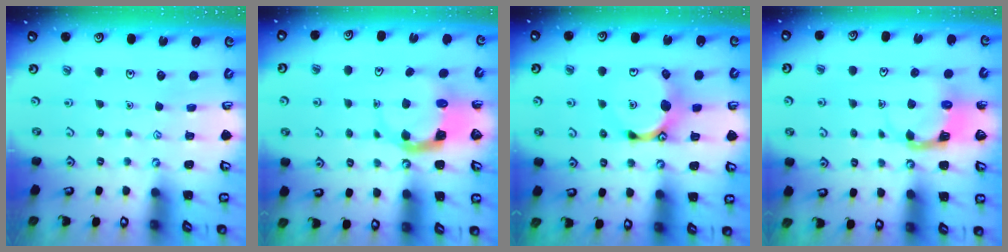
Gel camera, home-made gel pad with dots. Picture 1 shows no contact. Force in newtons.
{"total": 3.8, "press": 3.8, "slide": 0.5}
{"total": 11.0, "press": 11.0, "slide": 0.5}
{"total": 4.6, "press": 4.6, "slide": 0.1}